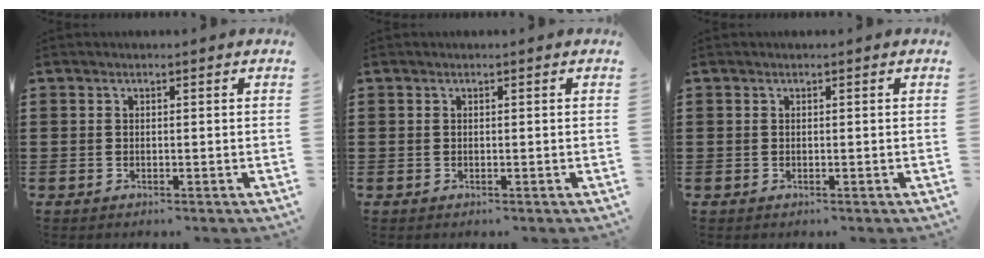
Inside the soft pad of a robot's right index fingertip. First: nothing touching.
{"total": 0.0}
{"total": 0.0}